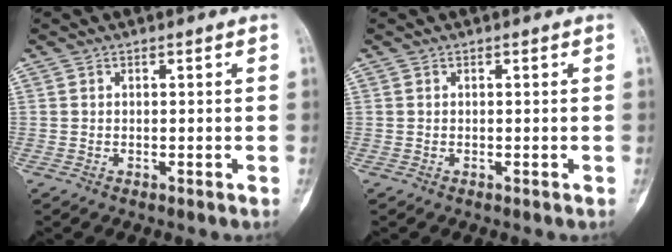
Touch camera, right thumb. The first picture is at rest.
{"total": 0.0}